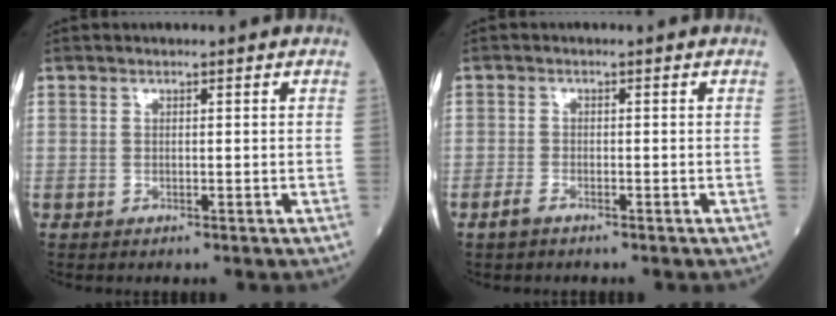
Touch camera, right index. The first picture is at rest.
{"total": 1.7, "force": [-1.2, 0.5, 1.0], "torque": [-0.029, -0.002, -0.025]}